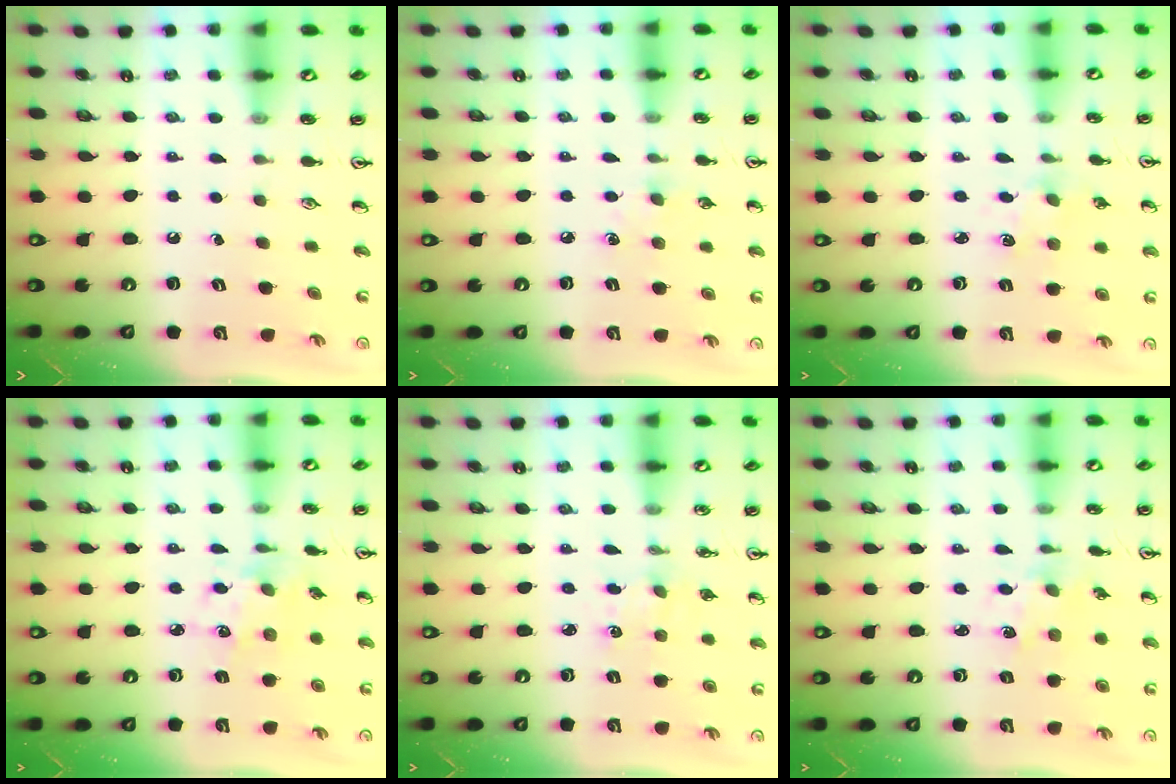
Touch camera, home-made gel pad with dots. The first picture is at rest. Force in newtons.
{"total": 5.5, "press": 5.4, "slide": 0.7}
{"total": 1.5, "press": 1.5, "slide": 0.3}
{"total": 6.1, "press": 6.0, "slide": 1.2}
{"total": 2.8, "press": 2.8, "slide": 0.3}
{"total": 1.5, "press": 1.5, "slide": 0.1}